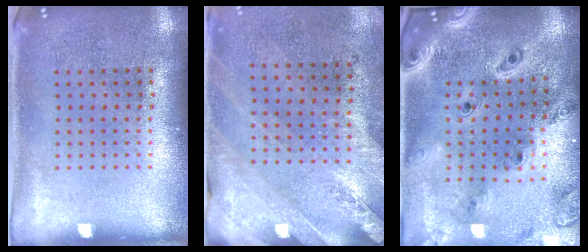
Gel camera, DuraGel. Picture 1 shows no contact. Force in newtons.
{"total": 2.4, "press": 2.1, "slide": 1.3}
{"total": 2.8, "press": 2.4, "slide": 1.4}